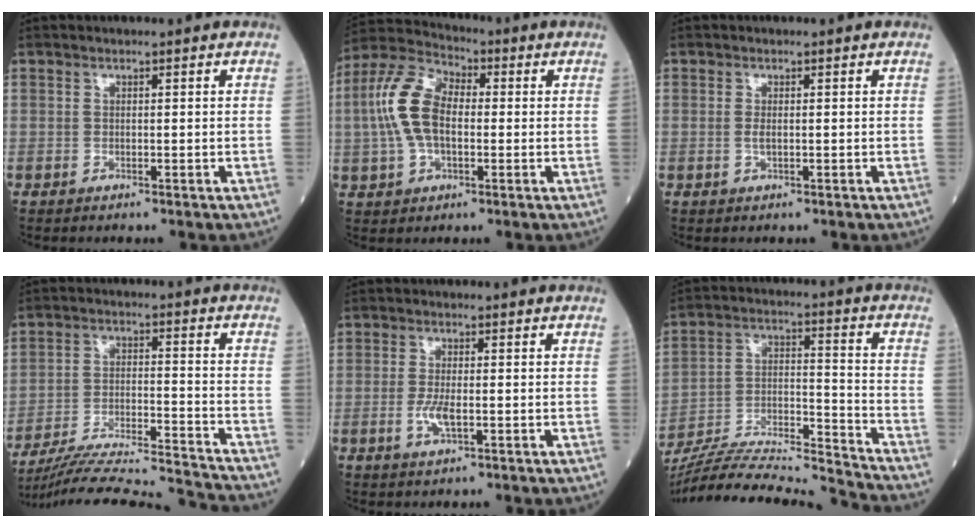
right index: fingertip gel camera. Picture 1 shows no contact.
{"total": 11.0, "force": [0.2, 6.1, 9.2], "torque": [-0.217, 0.030, 0.002]}
{"total": 1.0, "force": [0.0, 0.3, 0.9], "torque": [-0.023, -0.002, 0.000]}
{"total": 19.5, "force": [-18.7, -1.2, 5.6], "torque": [-0.096, -0.020, -0.287]}
{"total": 3.2, "force": [-0.9, 0.9, 3.0], "torque": [-0.068, -0.004, -0.015]}
{"total": 20.9, "force": [-19.8, -1.0, 6.6], "torque": [-0.138, -0.002, -0.326]}